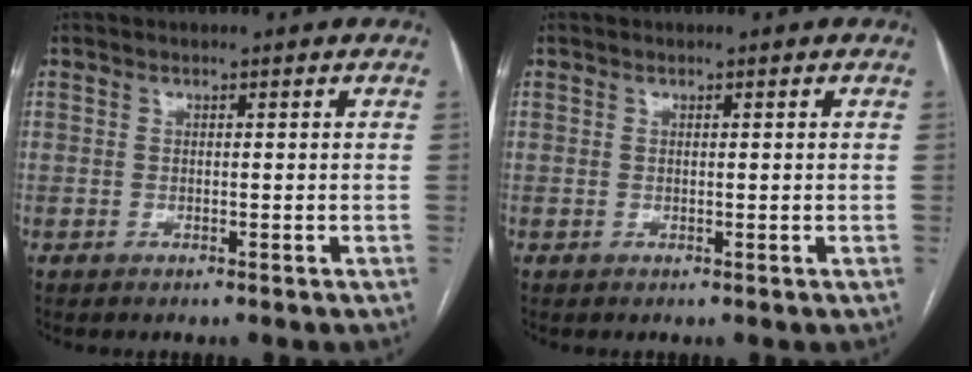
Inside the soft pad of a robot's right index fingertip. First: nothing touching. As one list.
[{"total": 0.0}]